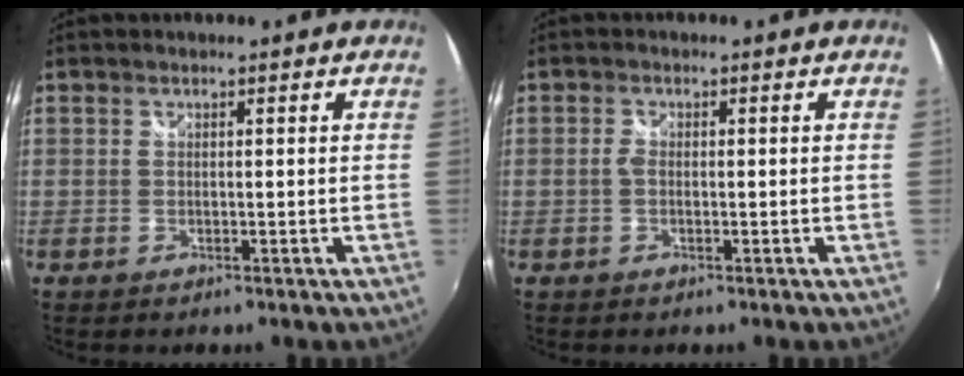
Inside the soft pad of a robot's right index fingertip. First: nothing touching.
{"total": 1.3, "force": [-0.2, 0.6, 1.1], "torque": [-0.025, 0.002, -0.007]}